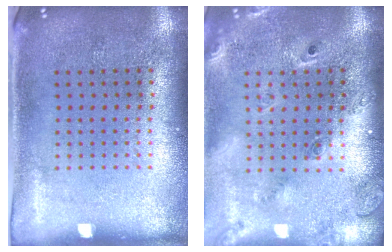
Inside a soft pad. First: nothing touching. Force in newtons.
{"total": 2.4, "press": 1.7, "slide": 1.6}